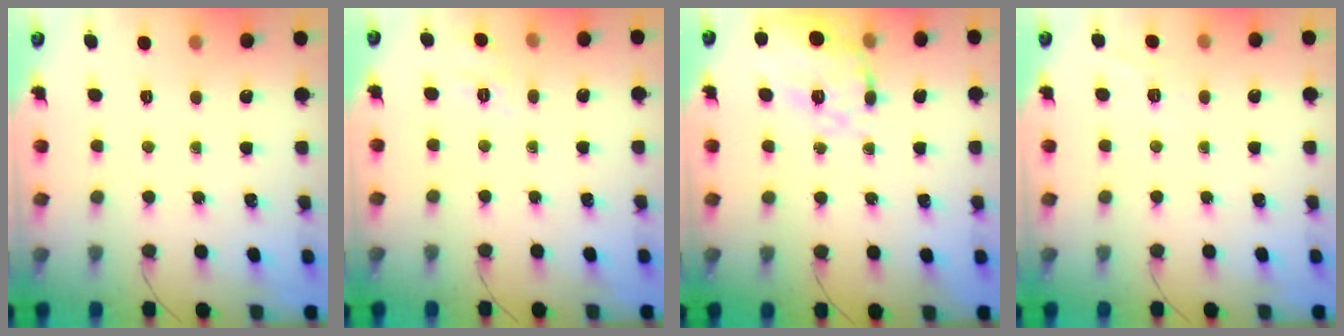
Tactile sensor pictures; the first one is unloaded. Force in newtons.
{"total": 2.0, "press": 0.8, "slide": 1.9}
{"total": 14.7, "press": 14.6, "slide": 1.3}
{"total": 2.0, "press": 1.5, "slide": 1.4}